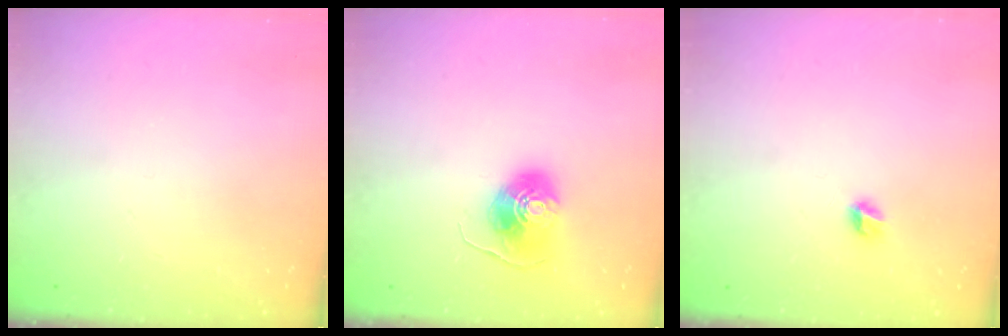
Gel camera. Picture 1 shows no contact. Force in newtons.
{"total": 8.7, "press": 8.7, "slide": 0.5}
{"total": 5.0, "press": 5.0, "slide": 0.4}